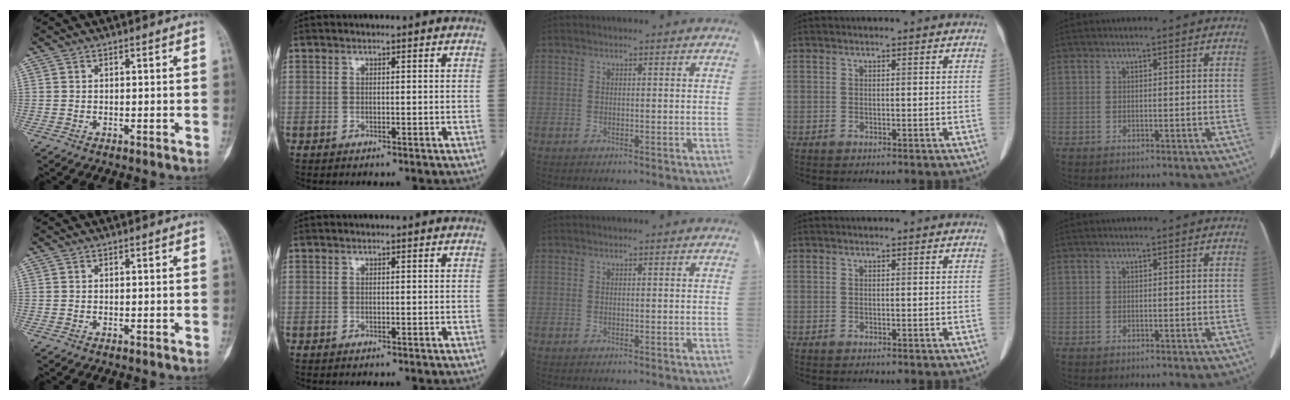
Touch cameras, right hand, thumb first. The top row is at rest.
{}